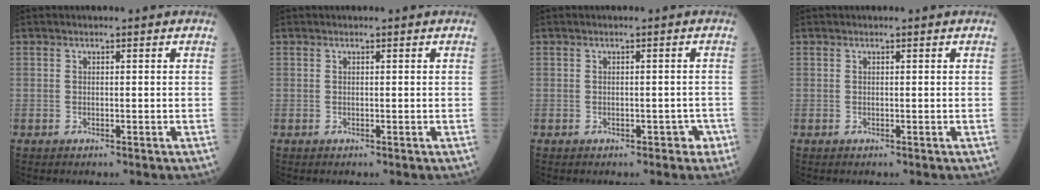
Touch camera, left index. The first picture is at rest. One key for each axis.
{"total": 0.0}
{"total": 2.3, "fx": -1.3, "fy": 1.4, "fz": 1.2, "tx": -0.007, "ty": 0.012, "tz": -0.014}
{"total": 0.0}